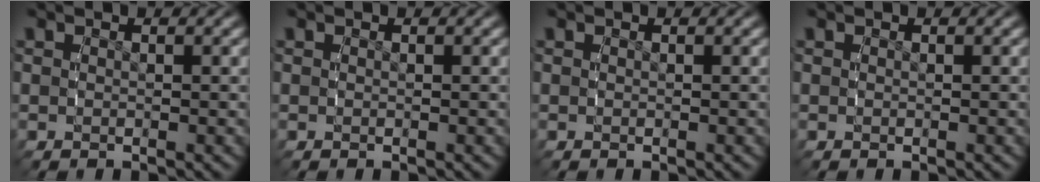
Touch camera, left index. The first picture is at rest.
{"total": 0.0}
{"total": 0.0}
{"total": 0.0}